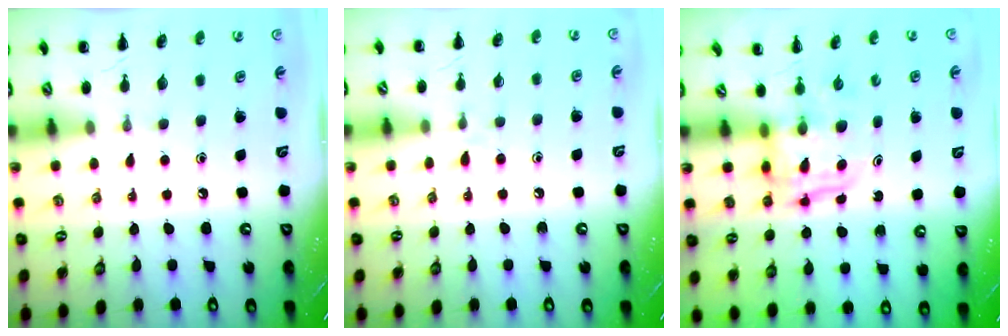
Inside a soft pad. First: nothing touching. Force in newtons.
{"total": 5.1, "press": 4.7, "slide": 2.0}
{"total": 3.5, "press": 3.4, "slide": 0.3}